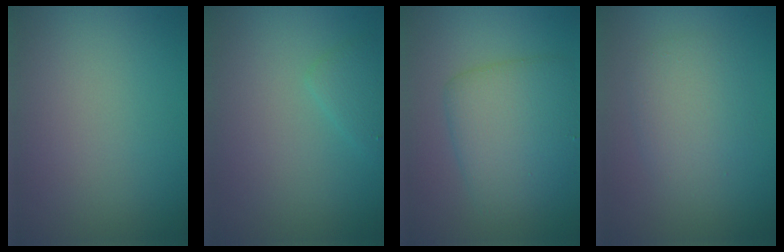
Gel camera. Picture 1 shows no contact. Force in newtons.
{"total": 1.4, "press": 1.4, "slide": 0.0}
{"total": 5.3, "press": 5.3, "slide": 0.2}
{"total": 2.9, "press": 2.9, "slide": 0.1}